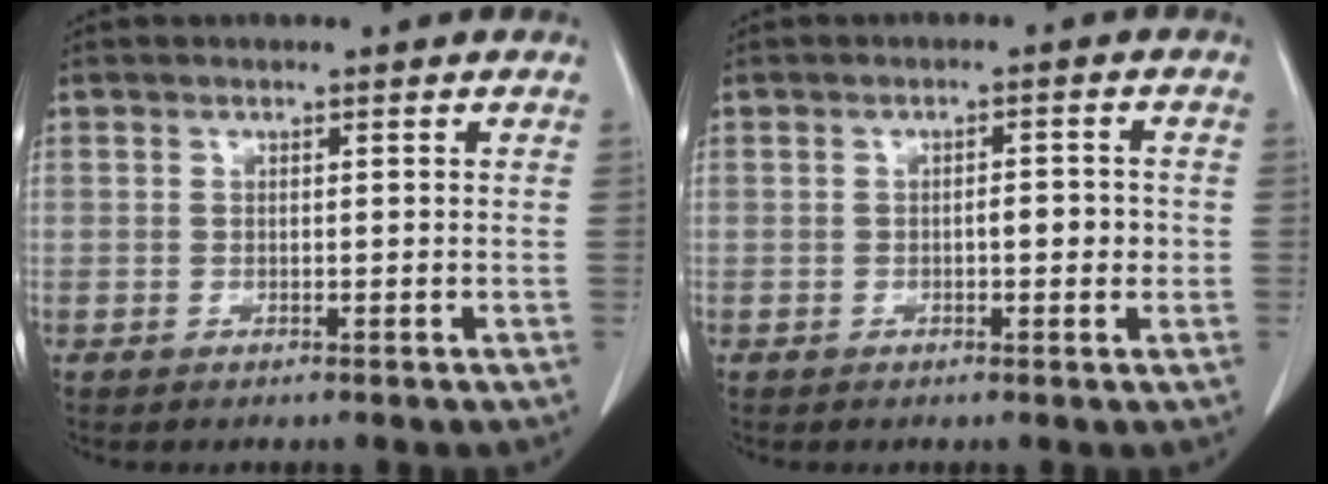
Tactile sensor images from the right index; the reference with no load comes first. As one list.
[{"total": 2.8, "force": [-0.4, 1.0, 2.6], "torque": [-0.039, 0.004, -0.005]}]